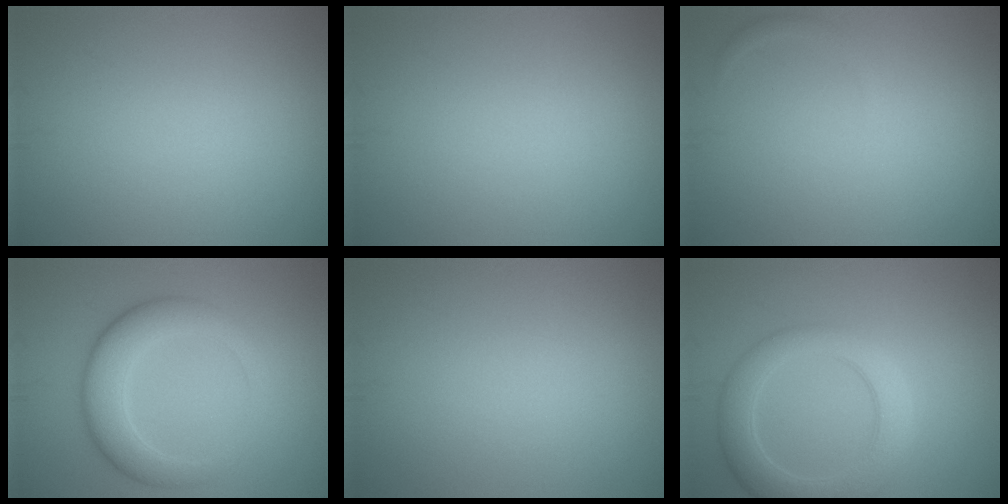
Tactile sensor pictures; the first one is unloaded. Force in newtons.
{"total": 0.0}
{"total": 0.5, "press": 0.5, "slide": 0.1}
{"total": 5.4, "press": 5.4, "slide": 0.2}
{"total": 0.0}
{"total": 5.2, "press": 5.1, "slide": 0.5}